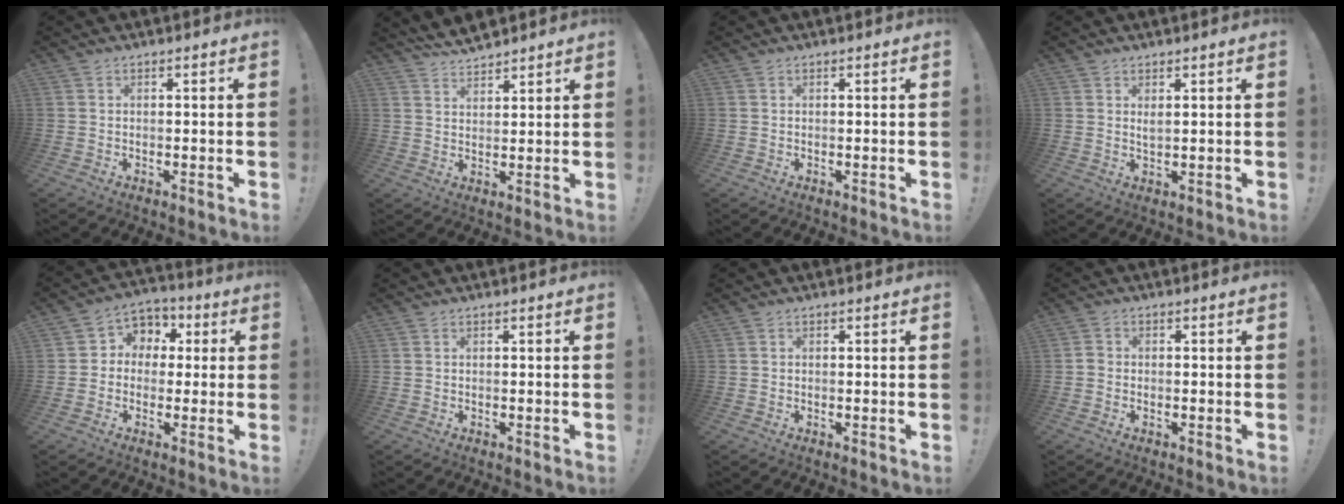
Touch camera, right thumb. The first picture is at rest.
{"total": 6.0, "force": [5.5, 1.9, 1.5], "torque": [-0.031, -0.033, 0.105]}
{"total": 0.0}
{"total": 2.0, "force": [1.3, 0.5, 1.4], "torque": [-0.014, -0.007, 0.020]}
{"total": 6.7, "force": [-0.6, 6.3, 1.9], "torque": [-0.027, 0.011, -0.005]}
{"total": 0.0}
{"total": 0.0}
{"total": 1.4, "force": [-0.6, 1.0, 0.8], "torque": [-0.013, 0.005, -0.010]}